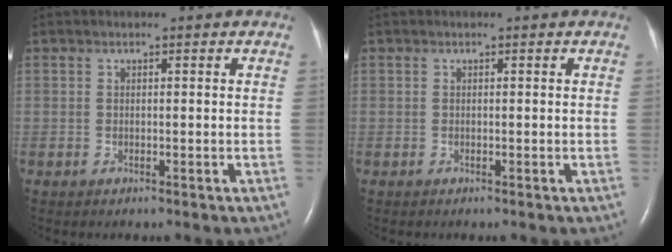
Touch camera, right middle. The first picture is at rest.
{"total": 0.0}